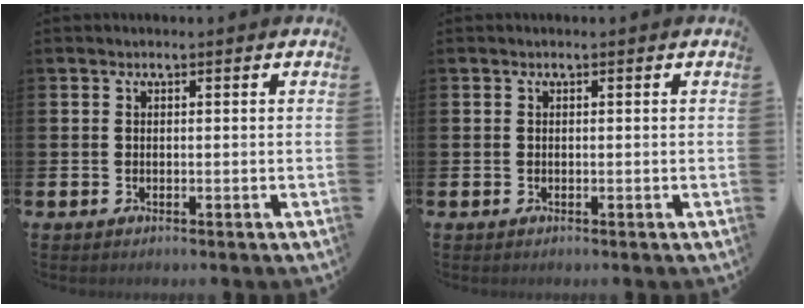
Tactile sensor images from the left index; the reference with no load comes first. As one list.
[{"total": 0.0}]